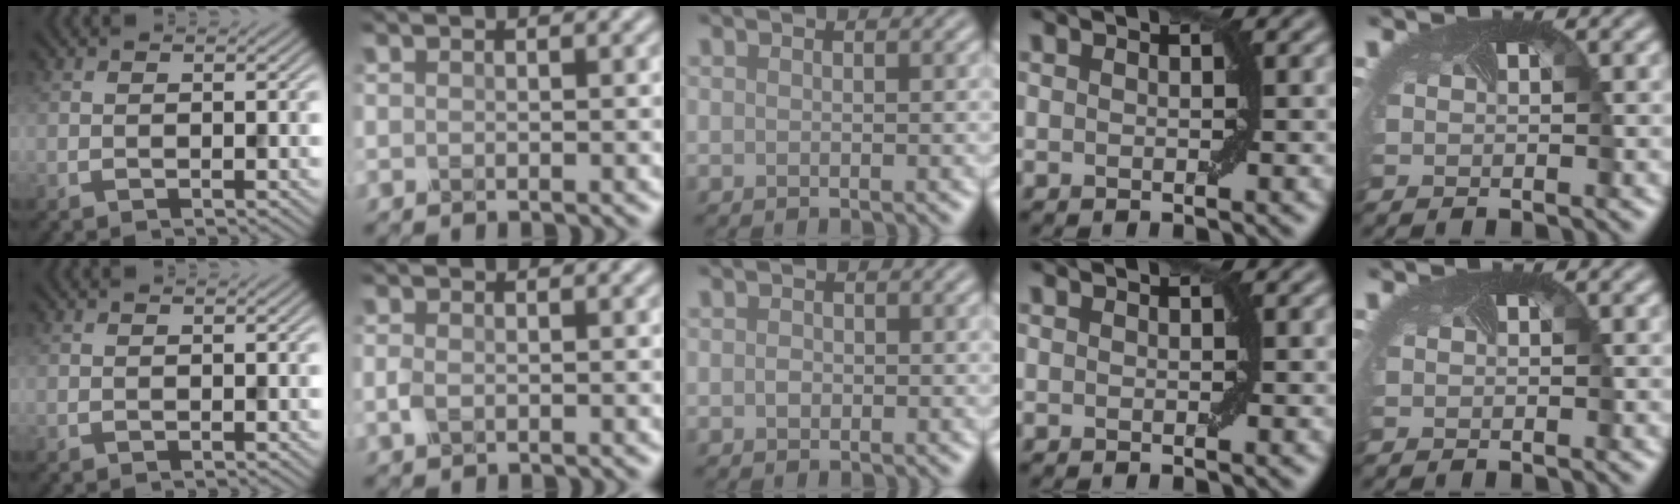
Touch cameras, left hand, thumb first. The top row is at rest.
{"index": {"total": 1.2, "force": [-0.3, 0.8, 0.8], "torque": [-0.021, -0.003, -0.004]}, "middle": {"total": 0.7, "force": [-0.1, 0.6, 0.4], "torque": [-0.007, -0.001, -0.004]}}